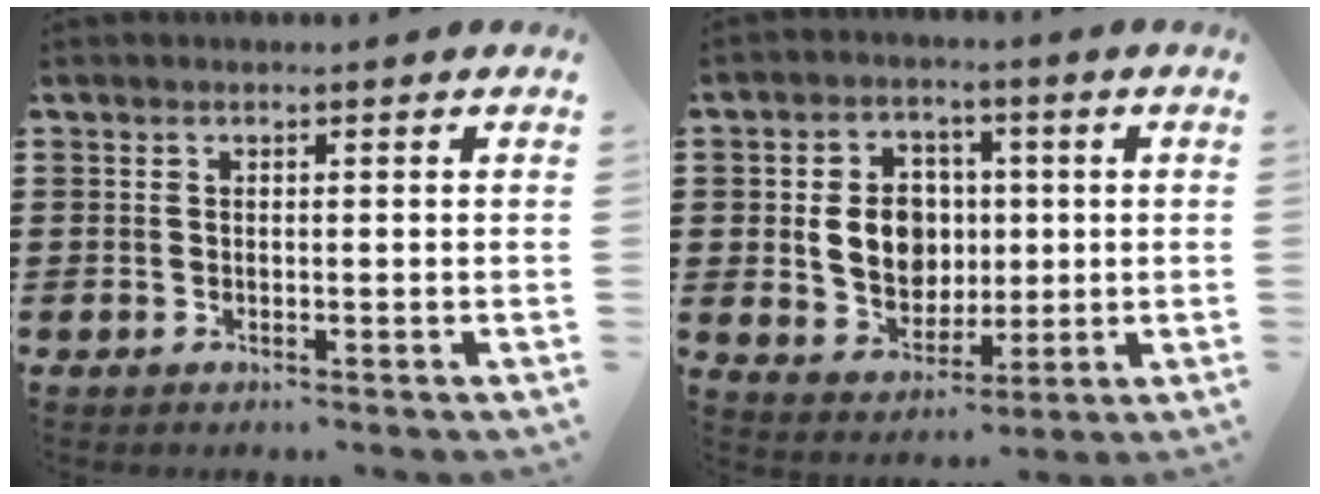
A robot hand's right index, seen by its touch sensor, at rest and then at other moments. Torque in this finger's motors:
{"motor_torque": [1.94, 0.20, 0.86, 0.21]}